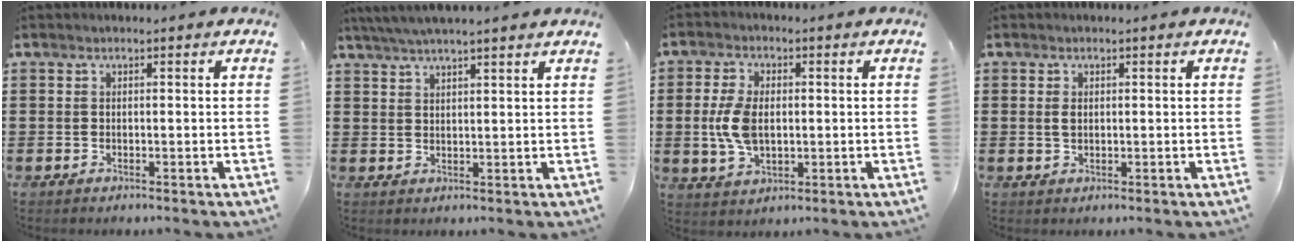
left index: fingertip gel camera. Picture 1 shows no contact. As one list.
[{"total": 3.8, "force": [3.4, -0.3, 1.7], "torque": [-0.042, -0.005, 0.062]}, {"total": 7.0, "force": [0.2, 4.1, 5.7], "torque": [-0.144, 0.001, -0.005]}, {"total": 1.4, "force": [0.3, 0.7, 1.1], "torque": [-0.026, 0.003, 0.005]}]